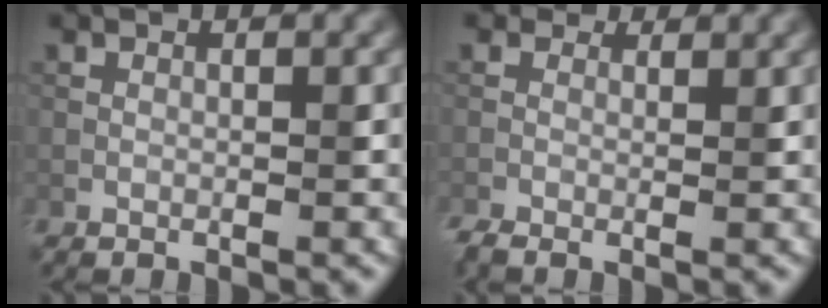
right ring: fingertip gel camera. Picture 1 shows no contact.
{"total": 2.7, "force": [0.6, 1.9, 1.7], "torque": [-0.039, -0.007, 0.002]}